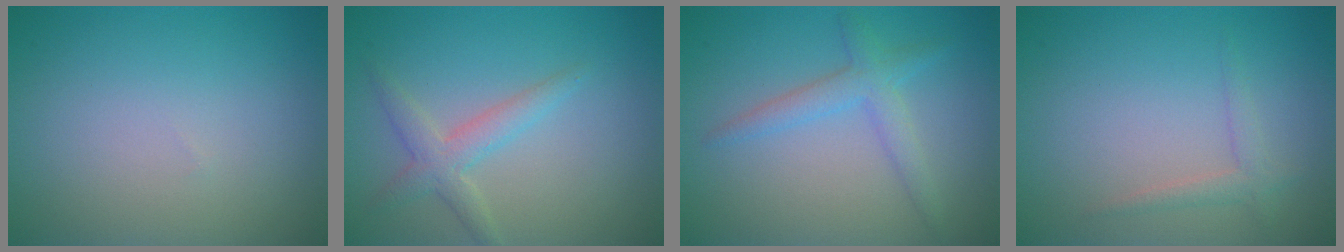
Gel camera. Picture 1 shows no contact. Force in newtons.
{"total": 2.5, "press": 2.5, "slide": 0.1}
{"total": 2.5, "press": 2.5, "slide": 0.1}
{"total": 1.4, "press": 1.4, "slide": 0.1}